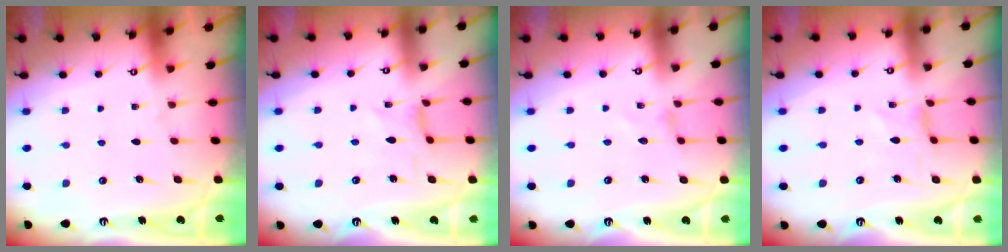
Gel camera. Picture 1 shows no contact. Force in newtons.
{"total": 1.0, "press": 0.9, "slide": 0.3}
{"total": 0.0}
{"total": 0.0}